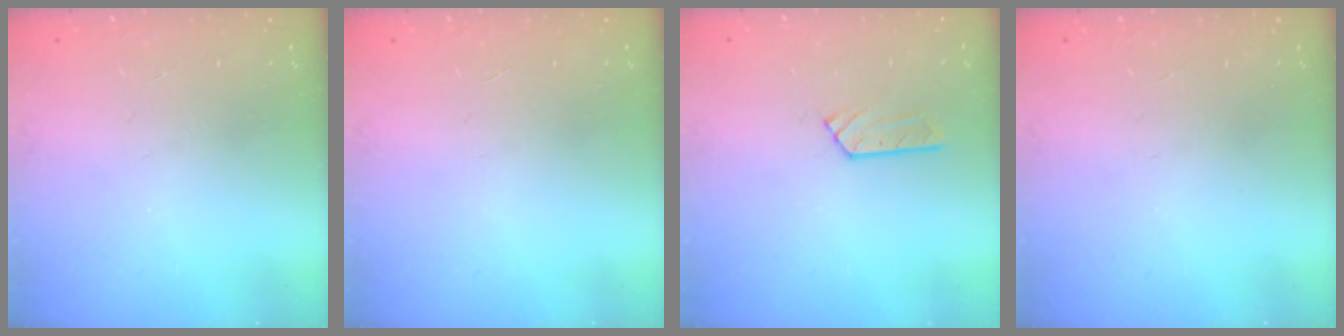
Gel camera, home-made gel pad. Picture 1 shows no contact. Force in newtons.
{"total": 0.0}
{"total": 3.3, "press": 3.2, "slide": 0.4}
{"total": 0.0}